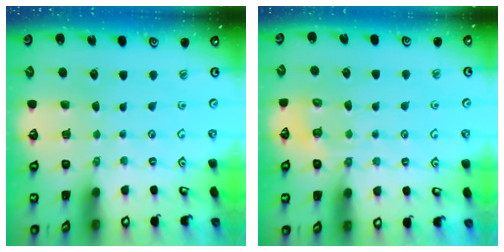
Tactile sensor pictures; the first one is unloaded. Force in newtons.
{"total": 5.9, "press": 5.8, "slide": 1.1}